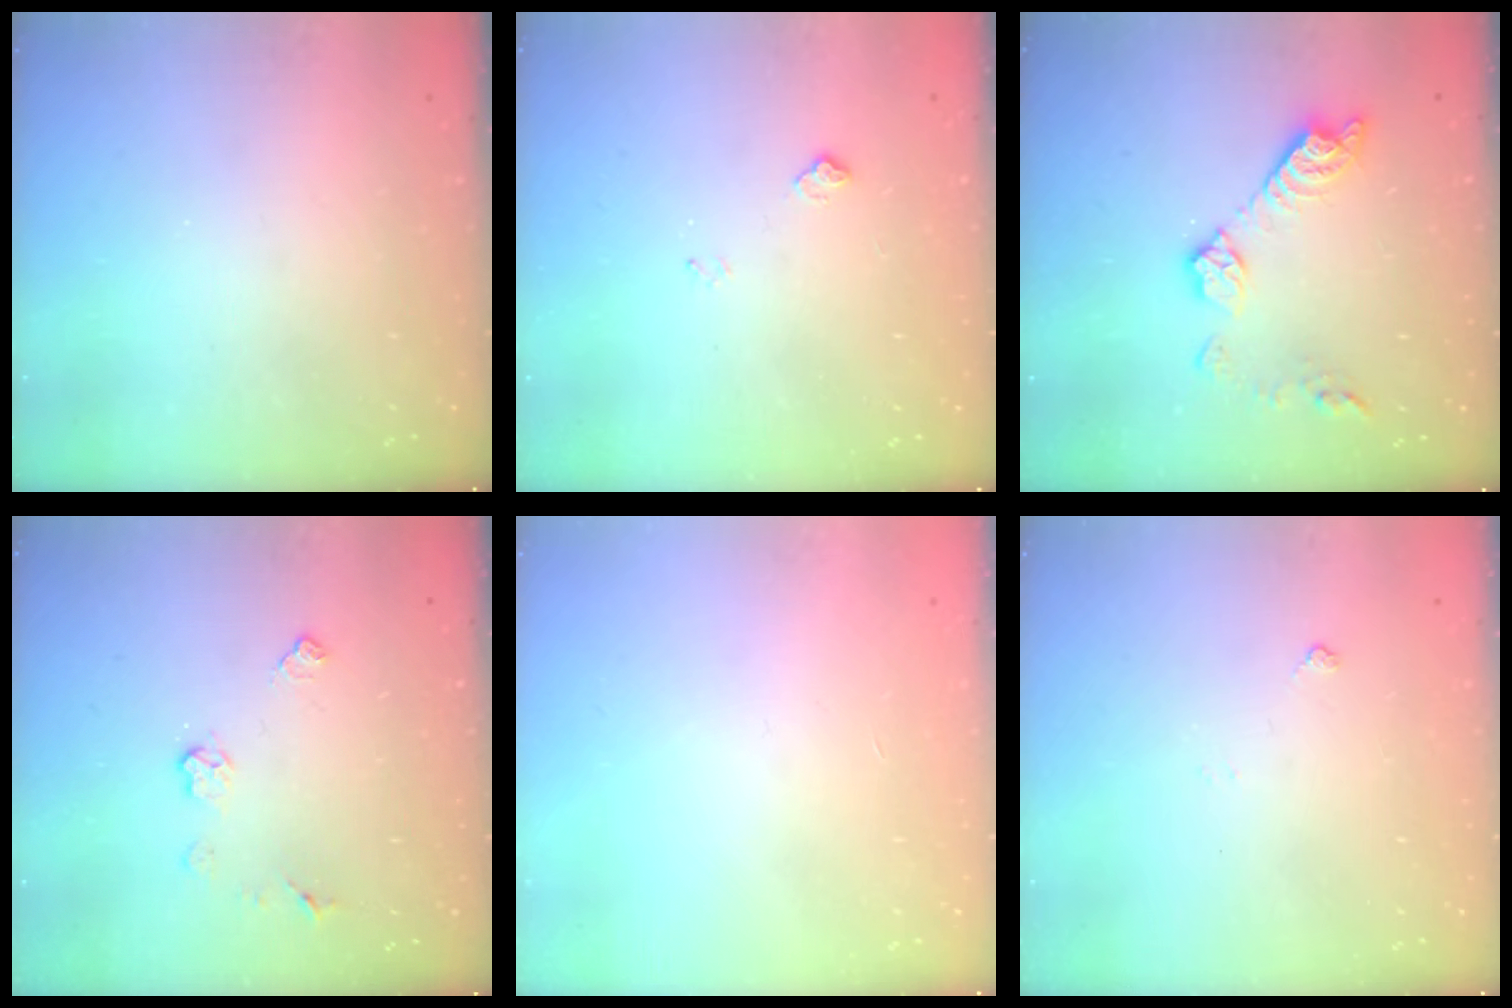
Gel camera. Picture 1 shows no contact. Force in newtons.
{"total": 4.9, "press": 4.8, "slide": 0.6}
{"total": 11.5, "press": 11.5, "slide": 0.5}
{"total": 5.8, "press": 5.7, "slide": 0.5}
{"total": 0.0}
{"total": 4.3, "press": 4.2, "slide": 0.7}